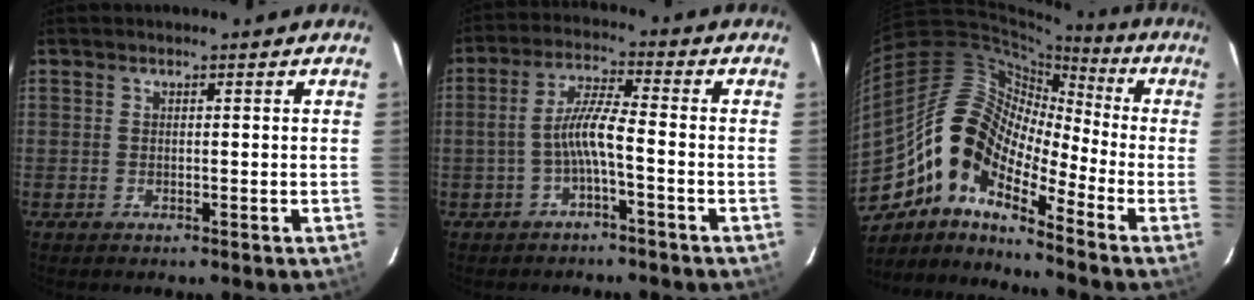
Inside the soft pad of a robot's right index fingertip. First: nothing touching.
{"total": 5.7, "force": [-2.2, 0.2, 5.2], "torque": [-0.116, 0.012, -0.039]}
{"total": 14.5, "force": [-8.2, 6.3, 10.2], "torque": [-0.167, 0.011, -0.176]}